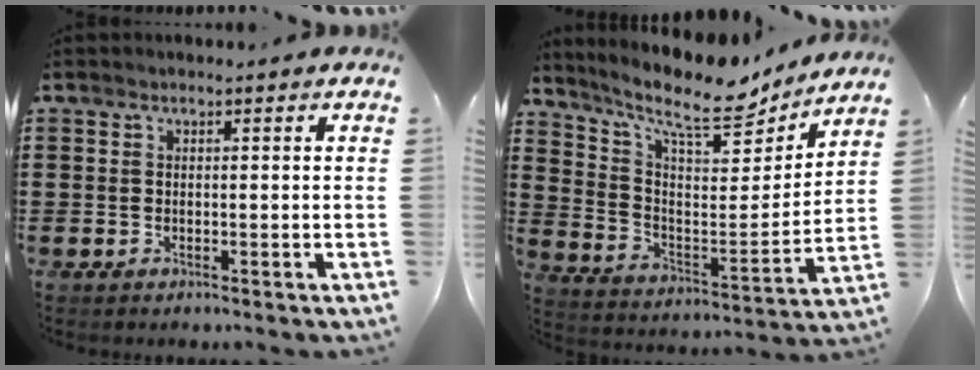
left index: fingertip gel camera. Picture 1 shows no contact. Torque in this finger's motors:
{"motor_torque": [2.14, 0.00, 0.40, 0.21]}